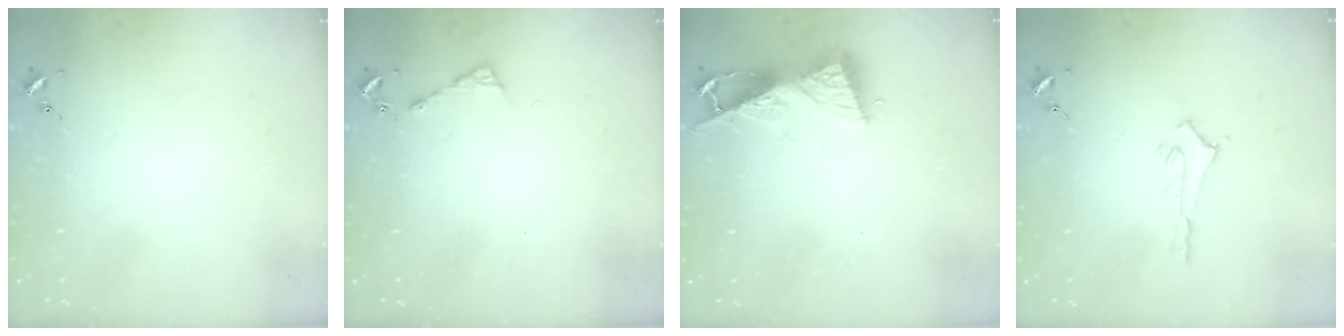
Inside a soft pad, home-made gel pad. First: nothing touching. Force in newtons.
{"total": 5.6, "press": 5.6, "slide": 0.7}
{"total": 8.9, "press": 8.9, "slide": 0.3}
{"total": 2.8, "press": 2.8, "slide": 0.3}